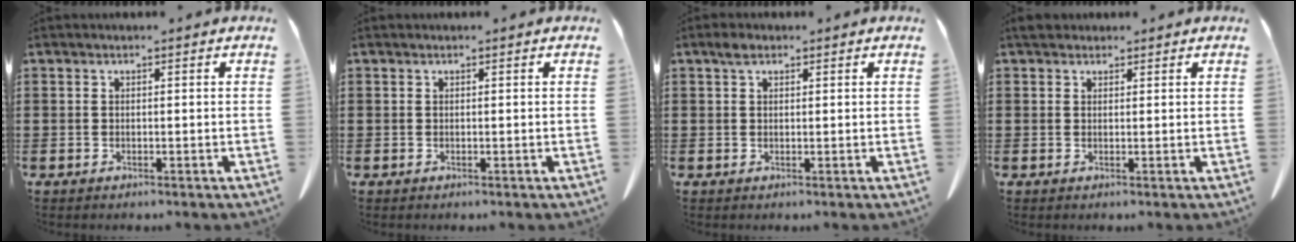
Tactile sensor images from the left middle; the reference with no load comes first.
{"total": 0.0}
{"total": 1.8, "force": [1.0, 1.1, 1.1], "torque": [-0.025, 0.004, 0.019]}
{"total": 1.9, "force": [1.5, 1.0, 0.5], "torque": [-0.016, 0.005, 0.031]}